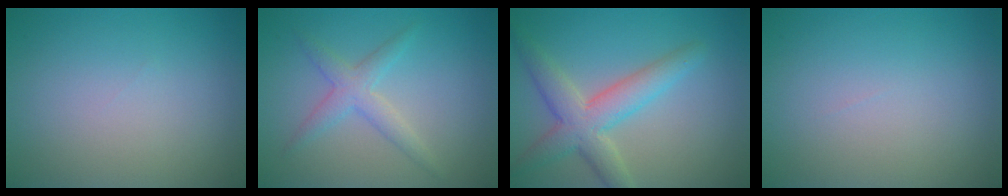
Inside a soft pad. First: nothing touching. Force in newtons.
{"total": 2.5, "press": 2.5, "slide": 0.1}
{"total": 4.9, "press": 4.9, "slide": 0.4}
{"total": 0.0}